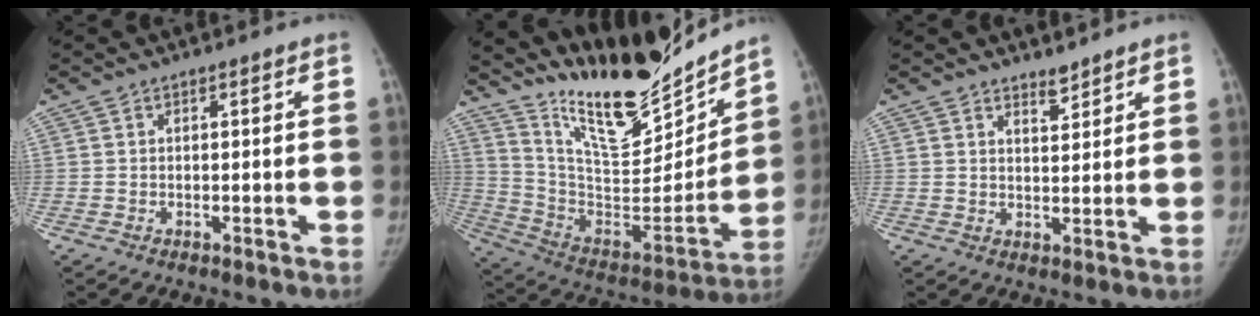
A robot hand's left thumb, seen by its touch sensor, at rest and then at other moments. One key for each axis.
{"total": 23.9, "fx": 20.5, "fy": 5.4, "fz": 11.1, "tx": -0.143, "ty": -0.121, "tz": 0.342}
{"total": 2.7, "fx": 2.5, "fy": 0.7, "fz": 0.6, "tx": 0.002, "ty": -0.027, "tz": 0.041}